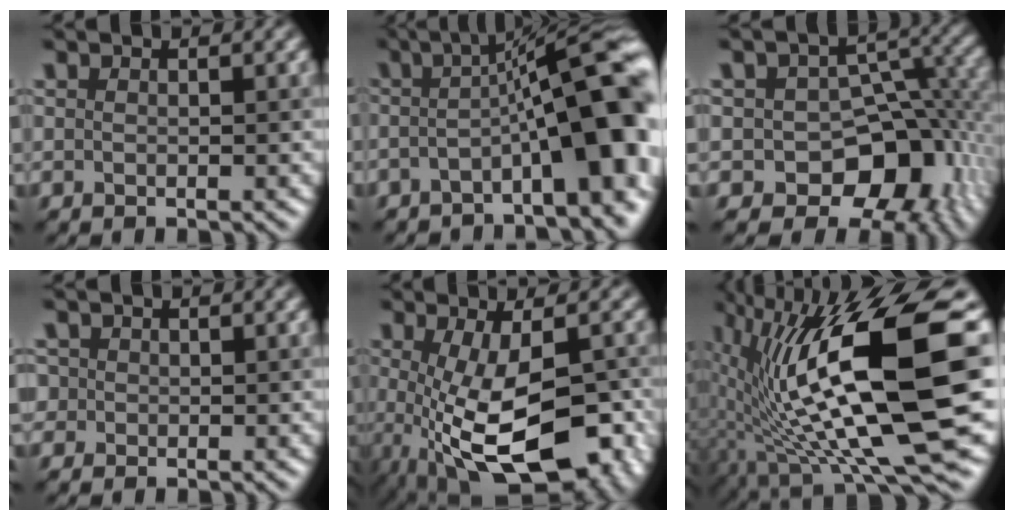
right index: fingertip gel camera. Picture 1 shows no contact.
{"total": 14.1, "force": [-3.0, 3.6, 13.3], "torque": [-0.158, 0.027, -0.048]}
{"total": 10.1, "force": [-3.7, 6.9, 6.4], "torque": [-0.075, -0.007, -0.062]}
{"total": 2.2, "force": [0.6, 2.0, 0.7], "torque": [-0.008, 0.011, 0.007]}
{"total": 11.8, "force": [-2.7, 5.2, 10.3], "torque": [-0.182, -0.031, -0.026]}
{"total": 16.1, "force": [1.9, 4.6, 15.3], "torque": [-0.261, -0.003, 0.041]}